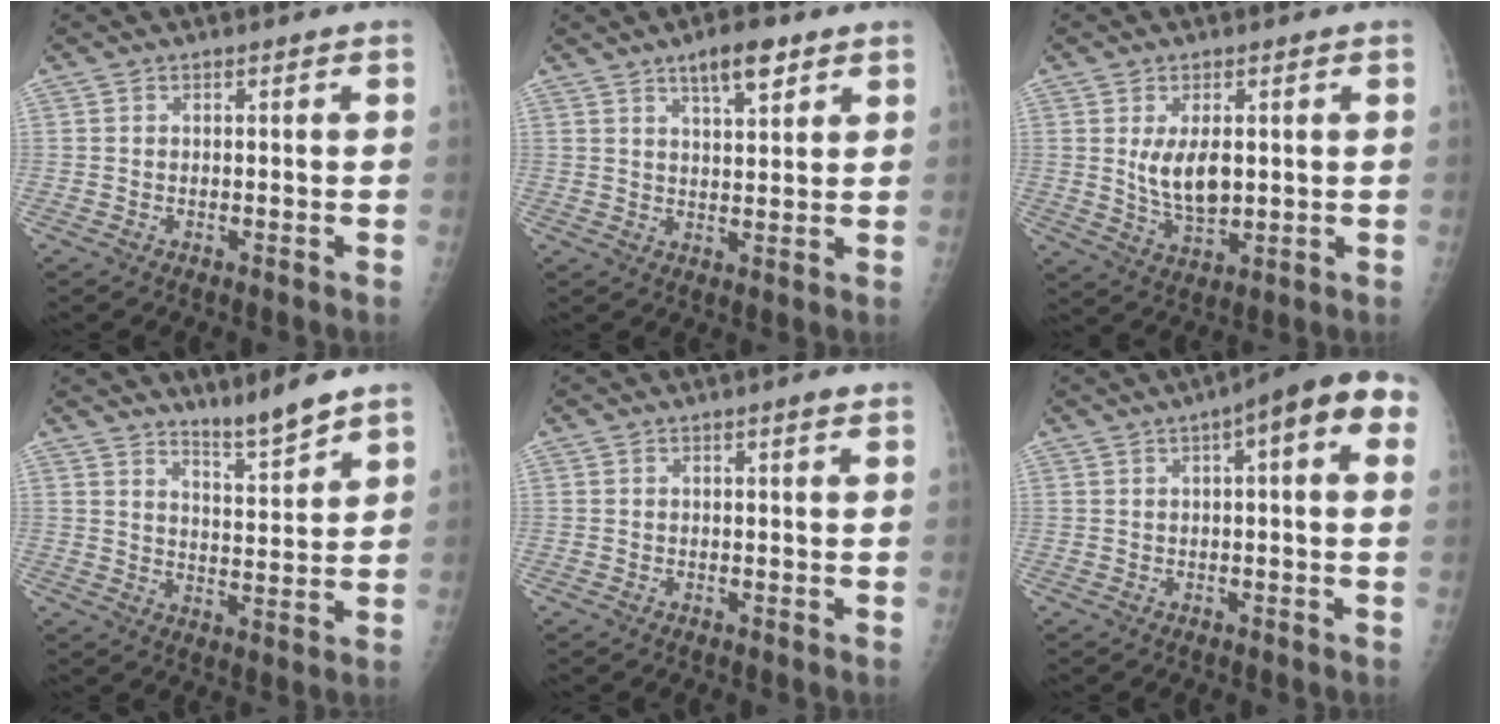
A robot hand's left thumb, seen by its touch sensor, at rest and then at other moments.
{"total": 6.7, "force": [4.3, 2.2, 4.6], "torque": [-0.063, -0.022, 0.067]}
{"total": 7.5, "force": [1.2, 4.1, 6.2], "torque": [-0.097, -0.017, 0.032]}
{"total": 6.1, "force": [5.5, -0.2, 2.6], "torque": [-0.040, -0.053, 0.098]}
{"total": 1.0, "force": [0.6, 0.0, 0.8], "torque": [-0.011, -0.001, 0.007]}
{"total": 10.1, "force": [3.2, 3.2, 9.1], "torque": [-0.099, 0.020, 0.029]}